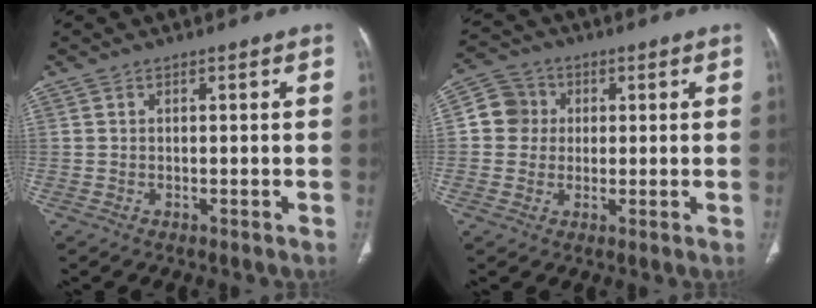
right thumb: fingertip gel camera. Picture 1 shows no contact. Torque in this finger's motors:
{"motor_torque": [0.70, 1.19, 0.24, -0.51, 0.03]}